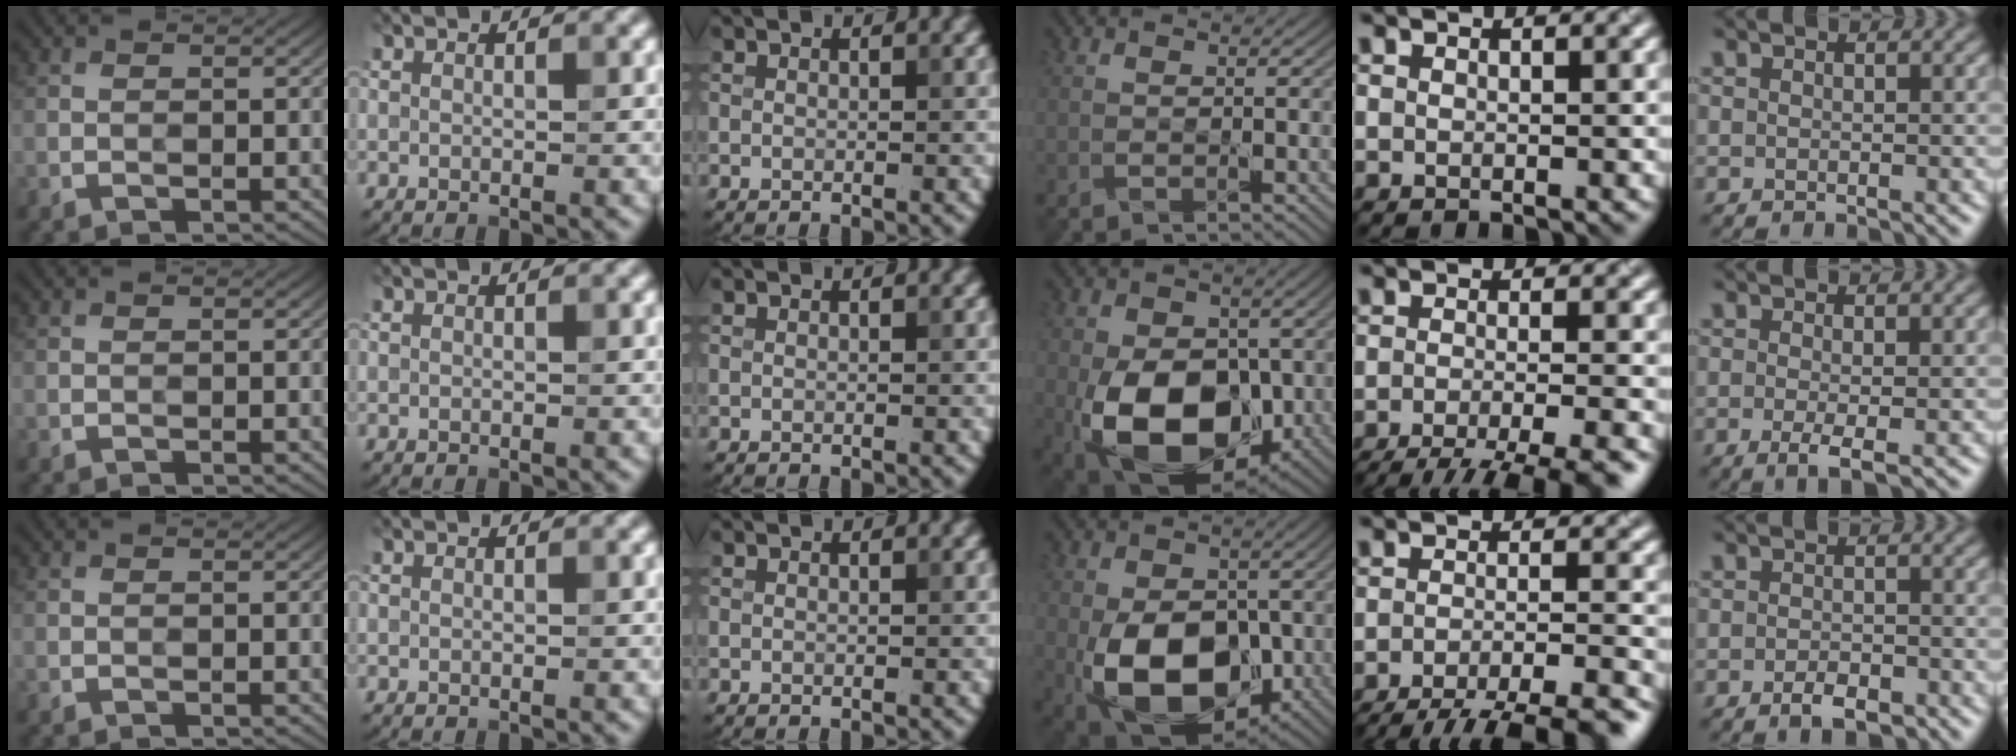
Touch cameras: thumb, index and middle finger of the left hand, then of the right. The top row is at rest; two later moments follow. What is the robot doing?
{"motion": "pour", "object": "bowl"}